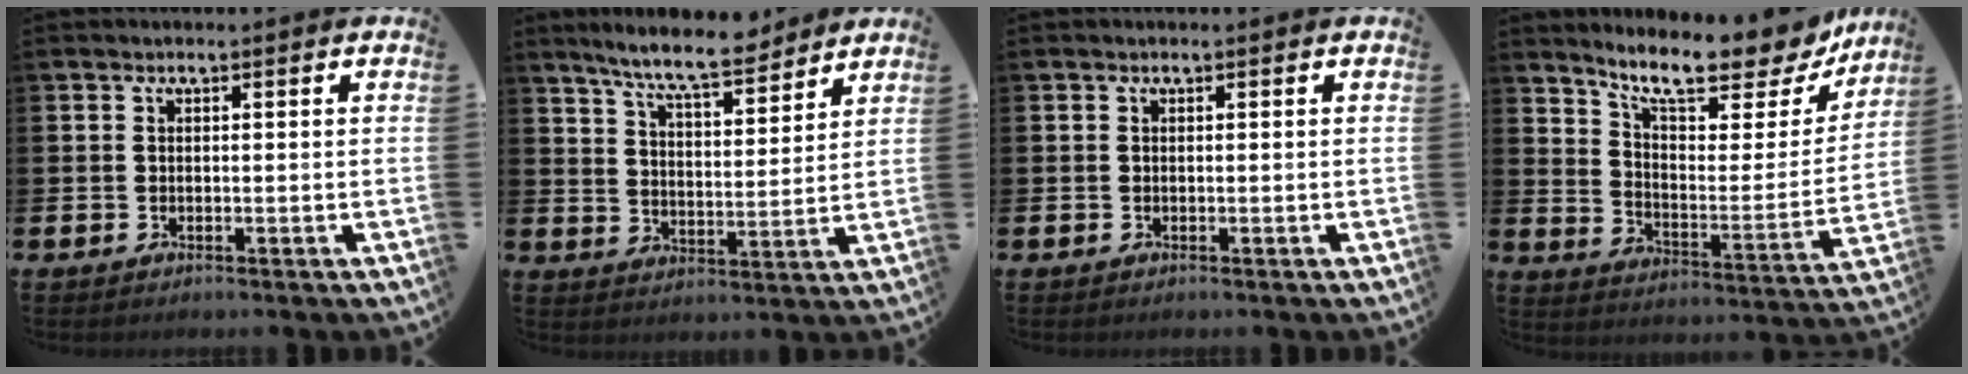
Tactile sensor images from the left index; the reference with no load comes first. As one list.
[{"total": 8.1, "force": [7.5, 0.9, 2.9], "torque": [-0.079, -0.036, 0.134]}, {"total": 0.0}, {"total": 10.4, "force": [9.4, 1.9, 4.0], "torque": [-0.093, -0.074, 0.159]}]